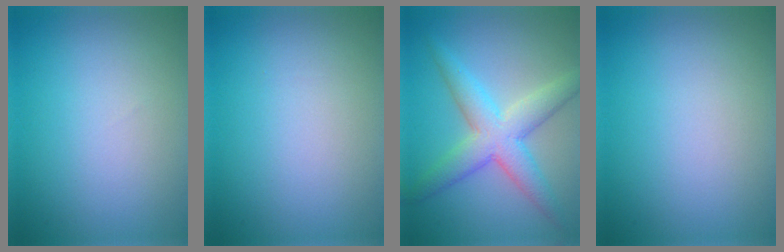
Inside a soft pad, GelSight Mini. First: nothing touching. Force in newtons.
{"total": 0.0}
{"total": 5.4, "press": 5.4, "slide": 0.3}
{"total": 0.0}